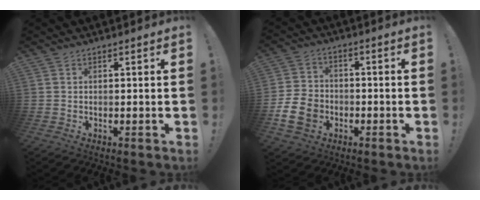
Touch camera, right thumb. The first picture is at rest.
{"total": 12.2, "force": [-4.3, 9.5, 6.4], "torque": [-0.122, 0.033, -0.075]}